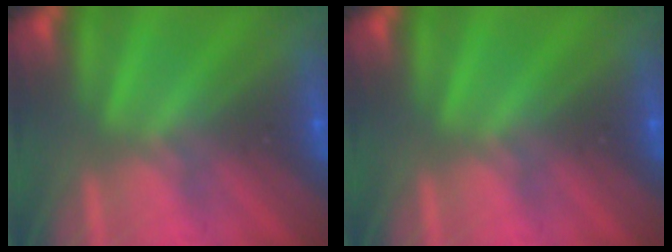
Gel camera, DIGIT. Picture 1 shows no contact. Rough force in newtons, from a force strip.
{"total": 0.0}